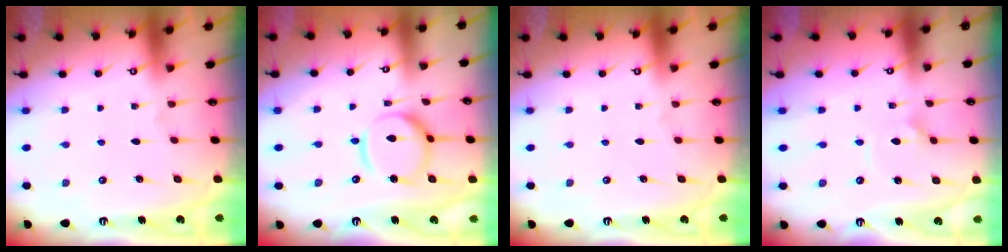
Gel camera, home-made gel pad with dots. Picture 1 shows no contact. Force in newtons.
{"total": 12.9, "press": 12.9, "slide": 1.2}
{"total": 0.0}
{"total": 1.8, "press": 1.8, "slide": 0.1}